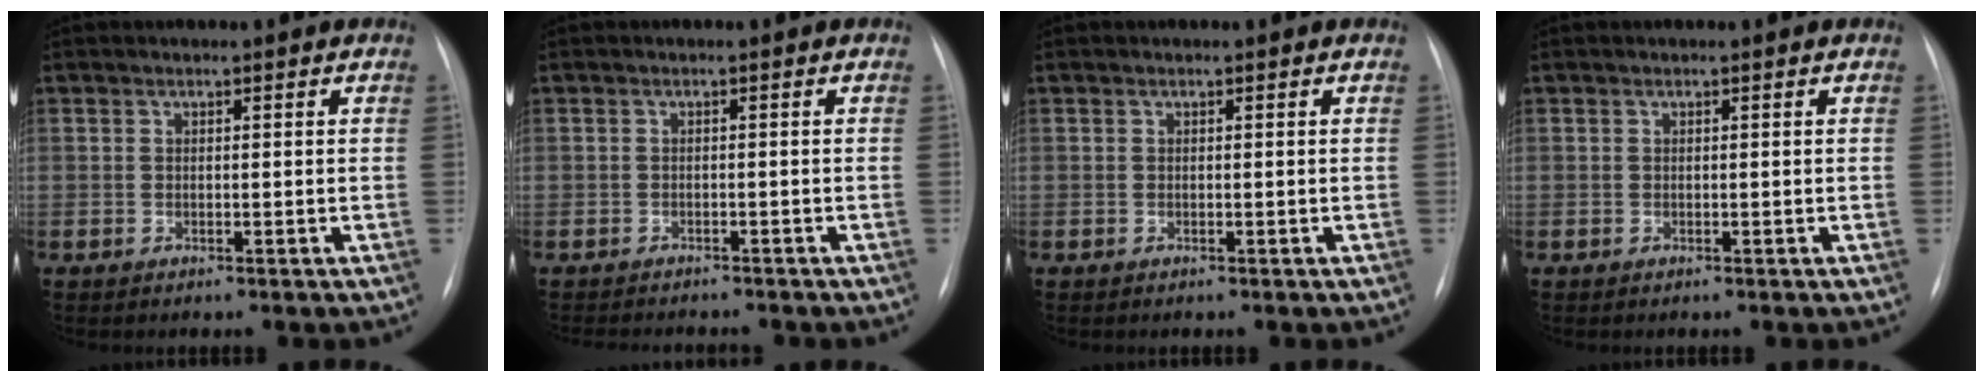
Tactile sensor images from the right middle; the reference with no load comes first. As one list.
[{"total": 6.4, "force": [-5.8, 1.6, 2.1], "torque": [-0.024, -0.001, -0.076]}, {"total": 0.0}, {"total": 0.0}]